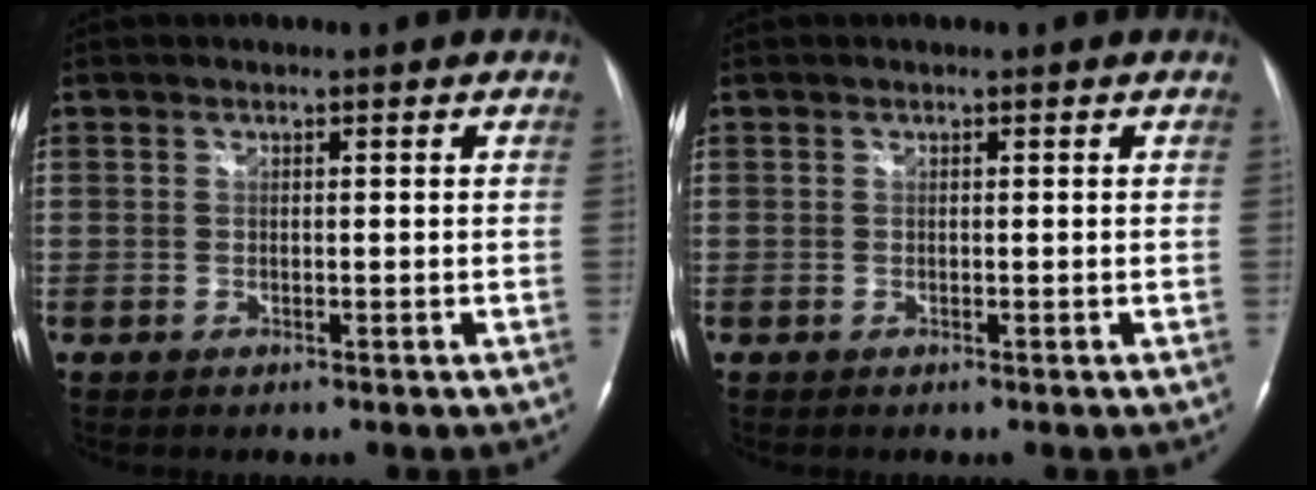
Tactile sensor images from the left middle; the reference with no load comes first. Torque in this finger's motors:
{"motor_torque": [0.00, 0.00, 0.06, 0.00]}